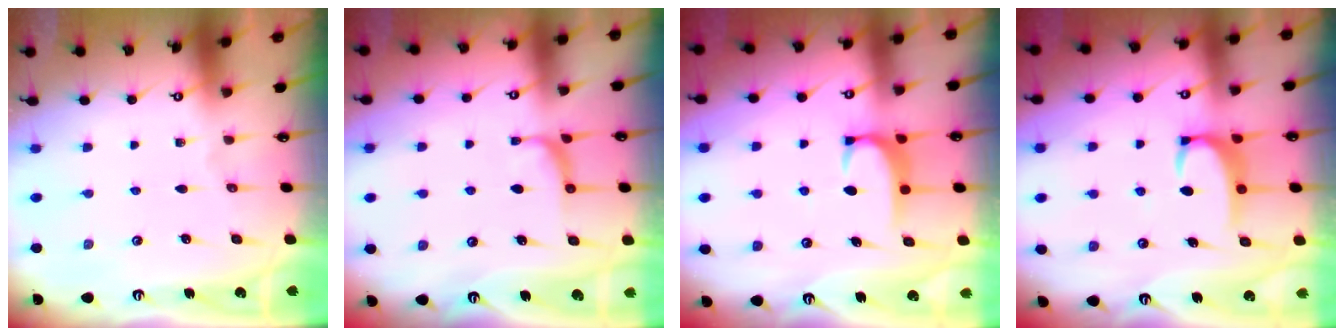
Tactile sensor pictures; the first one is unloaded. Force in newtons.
{"total": 1.0, "press": 0.9, "slide": 0.4}
{"total": 1.7, "press": 1.6, "slide": 0.5}
{"total": 3.0, "press": 3.0, "slide": 0.4}